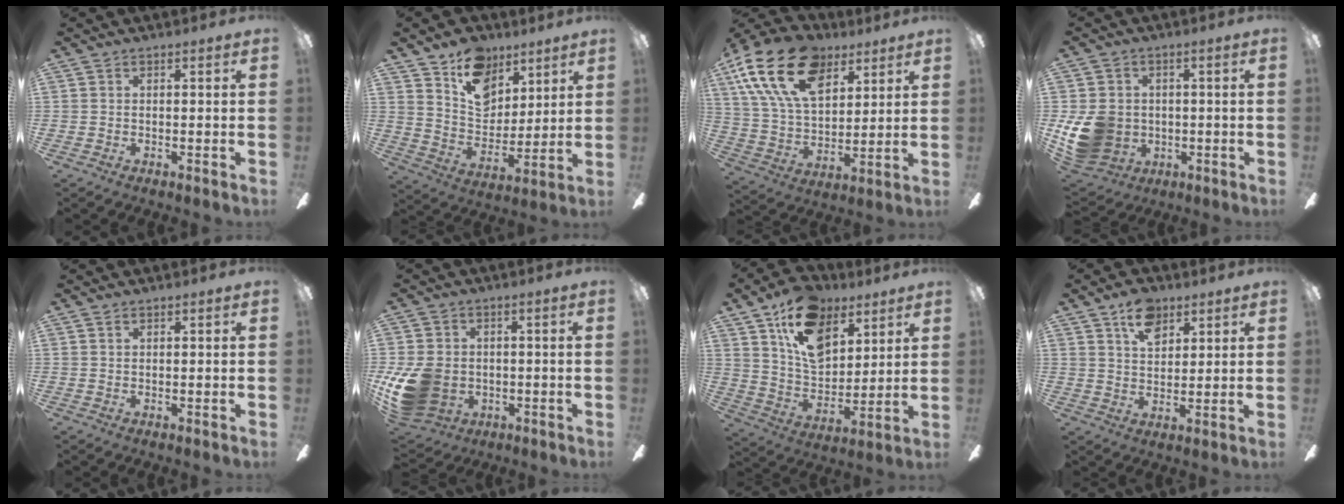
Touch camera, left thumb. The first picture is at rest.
{"total": 14.7, "force": [9.4, 9.8, 5.7], "torque": [-0.084, -0.051, 0.179]}
{"total": 22.3, "force": [11.8, 13.2, 13.4], "torque": [-0.262, -0.046, 0.211]}
{"total": 12.5, "force": [-1.5, 11.0, 5.8], "torque": [-0.133, 0.008, -0.023]}
{"total": 1.0, "force": [0.5, 0.6, 0.6], "torque": [-0.013, 0.003, 0.008]}
{"total": 14.1, "force": [-3.2, 11.1, 8.0], "torque": [-0.170, 0.018, -0.052]}
{"total": 17.2, "force": [10.0, 10.6, 9.1], "torque": [-0.156, -0.038, 0.187]}
{"total": 9.4, "force": [5.5, 5.7, 5.0], "torque": [-0.073, -0.014, 0.099]}